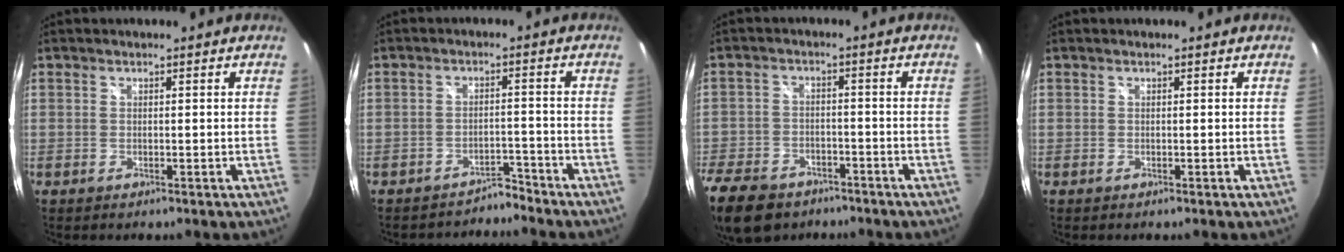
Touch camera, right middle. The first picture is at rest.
{"total": 3.7, "force": [-3.6, 0.9, -0.1], "torque": [0.002, 0.008, -0.056]}
{"total": 16.2, "force": [-10.8, 9.7, 7.2], "torque": [-0.211, -0.017, -0.183]}
{"total": 0.0}